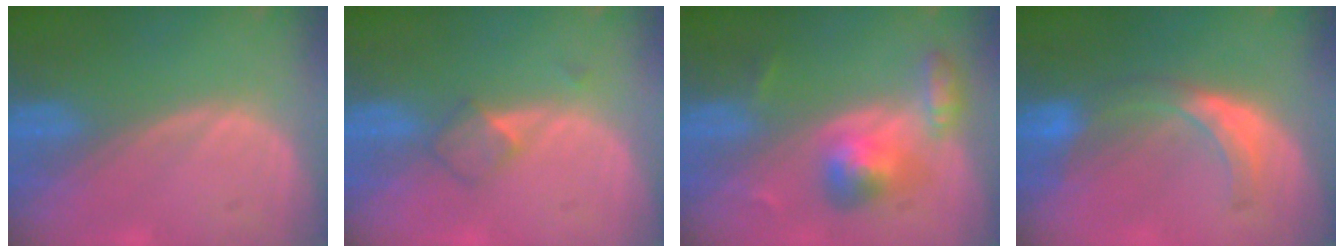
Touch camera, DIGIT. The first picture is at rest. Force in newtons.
{"total": 3.0, "press": 2.7, "slide": 1.2}
{"total": 5.7, "press": 5.4, "slide": 1.6}
{"total": 5.8, "press": 5.6, "slide": 1.5}